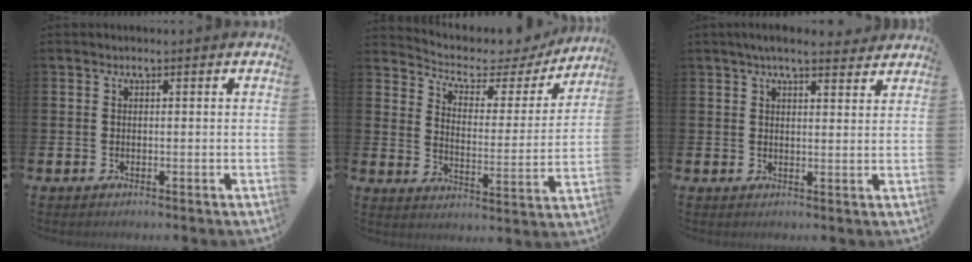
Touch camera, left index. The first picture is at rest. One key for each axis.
{"total": 4.3, "fx": 3.7, "fy": 2.0, "fz": 1.0, "tx": -0.043, "ty": -0.036, "tz": 0.053}
{"total": 4.1, "fx": 3.6, "fy": 0.8, "fz": 1.8, "tx": -0.034, "ty": -0.013, "tz": 0.063}